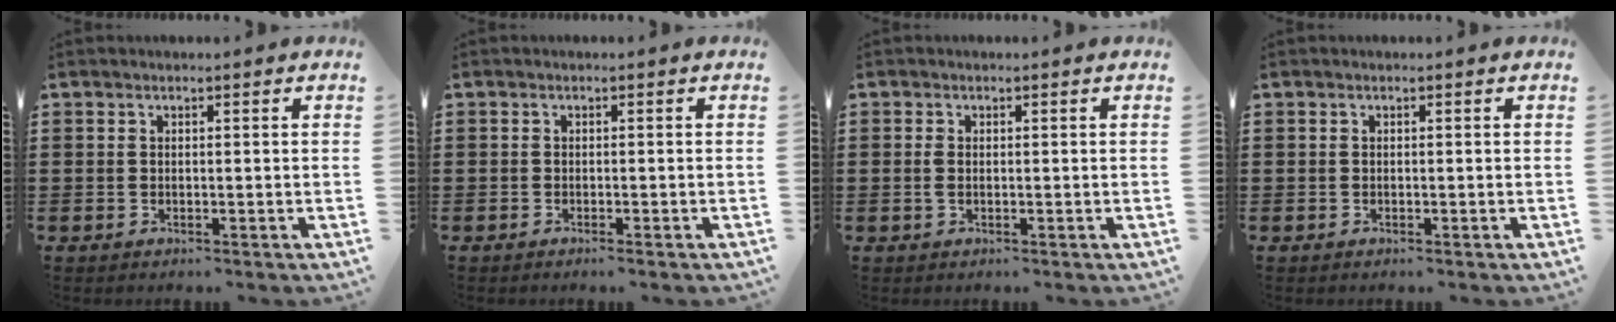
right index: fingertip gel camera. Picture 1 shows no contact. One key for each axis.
{"total": 0.6, "fx": -0.6, "fy": 0.0, "fz": 0.2, "tx": -0.006, "ty": -0.003, "tz": -0.012}
{"total": 1.3, "fx": -0.1, "fy": 0.6, "fz": 1.2, "tx": -0.031, "ty": -0.001, "tz": -0.005}
{"total": 0.0}